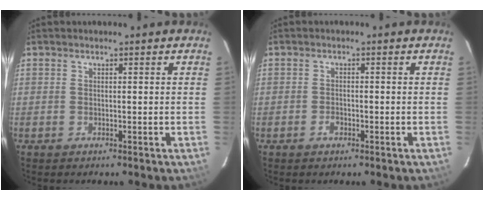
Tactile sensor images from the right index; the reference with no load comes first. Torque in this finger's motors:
{"motor_torque": [-0.12, 0.16, -0.02, 0.00]}